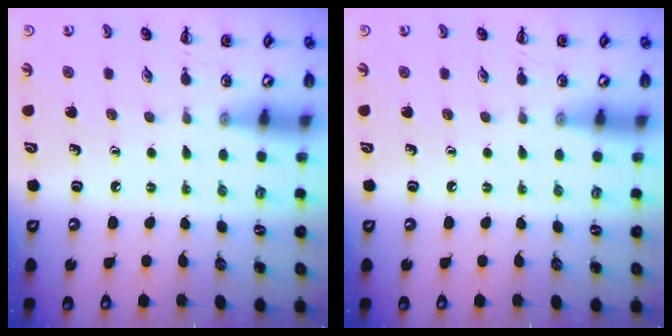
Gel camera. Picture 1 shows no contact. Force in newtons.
{"total": 0.0}